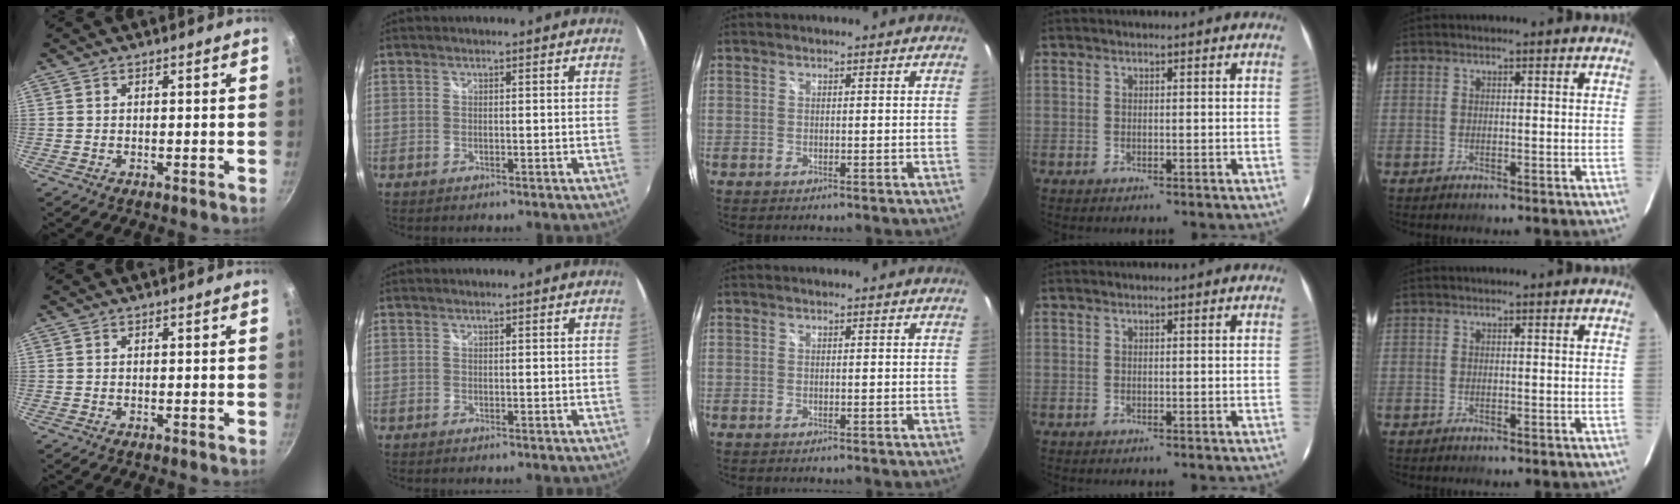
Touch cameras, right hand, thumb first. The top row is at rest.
{}